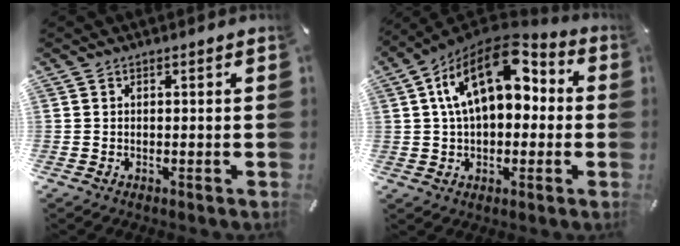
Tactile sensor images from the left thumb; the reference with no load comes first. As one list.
[{"total": 17.4, "force": [6.2, 10.2, 12.7], "torque": [-0.235, -0.026, 0.105]}]